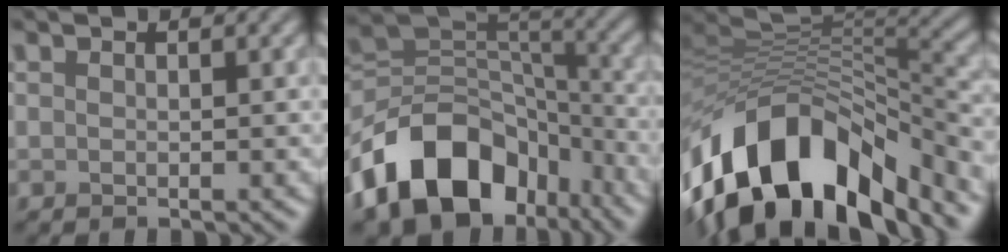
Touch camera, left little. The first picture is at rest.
{"total": 13.7, "force": [-7.6, 9.0, 7.0], "torque": [-0.125, 0.012, -0.143]}
{"total": 14.0, "force": [-7.9, 7.5, 8.8], "torque": [-0.157, 0.026, -0.149]}